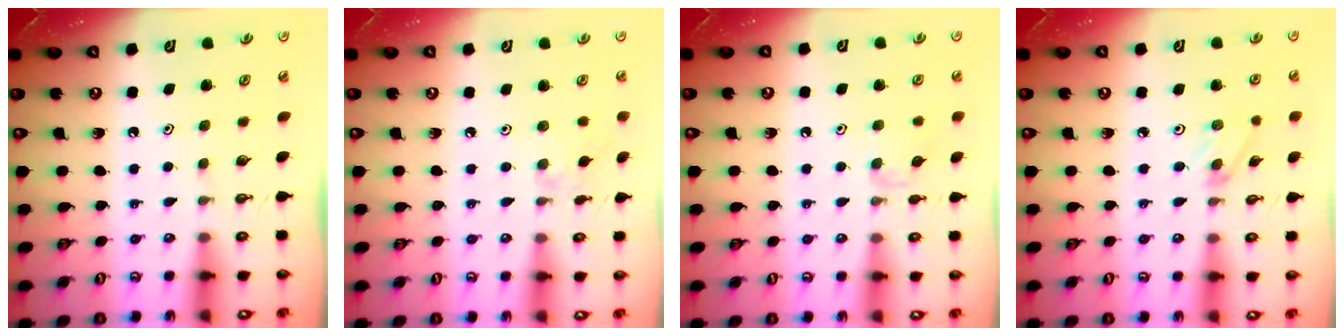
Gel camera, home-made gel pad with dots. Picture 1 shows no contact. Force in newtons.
{"total": 2.3, "press": 2.3, "slide": 0.4}
{"total": 5.4, "press": 5.3, "slide": 1.0}
{"total": 2.8, "press": 2.7, "slide": 0.4}